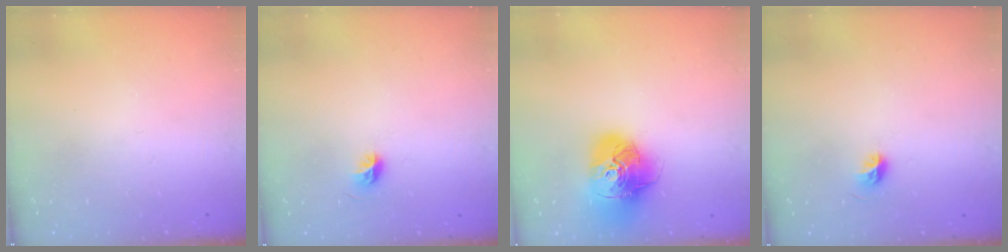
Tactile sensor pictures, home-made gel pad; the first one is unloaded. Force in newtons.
{"total": 5.3, "press": 5.2, "slide": 1.0}
{"total": 17.1, "press": 17.0, "slide": 2.2}
{"total": 5.3, "press": 5.2, "slide": 1.0}